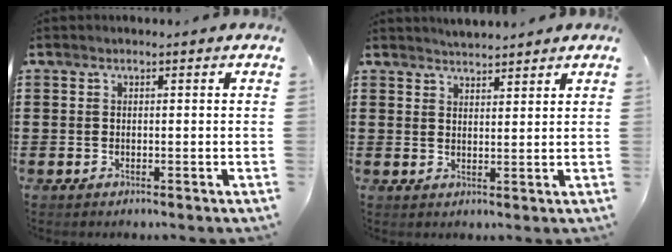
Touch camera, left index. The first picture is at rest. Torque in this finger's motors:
{"motor_torque": [2.14, 0.00, -0.04, -0.12]}